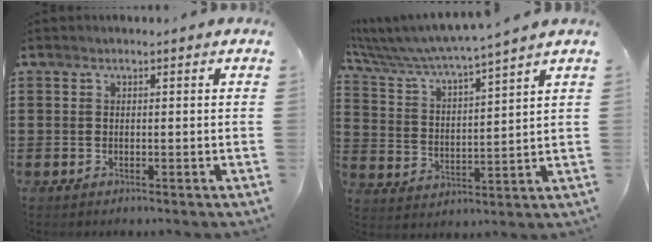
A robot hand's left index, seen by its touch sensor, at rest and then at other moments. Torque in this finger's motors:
{"motor_torque": [1.05, 1.08, 0.21, 0.12]}